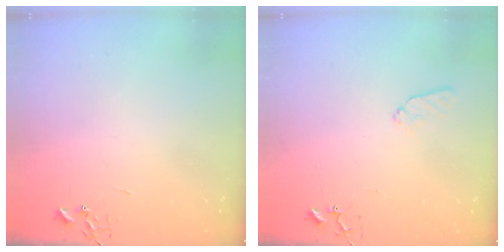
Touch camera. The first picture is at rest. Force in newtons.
{"total": 7.7, "press": 7.6, "slide": 0.9}